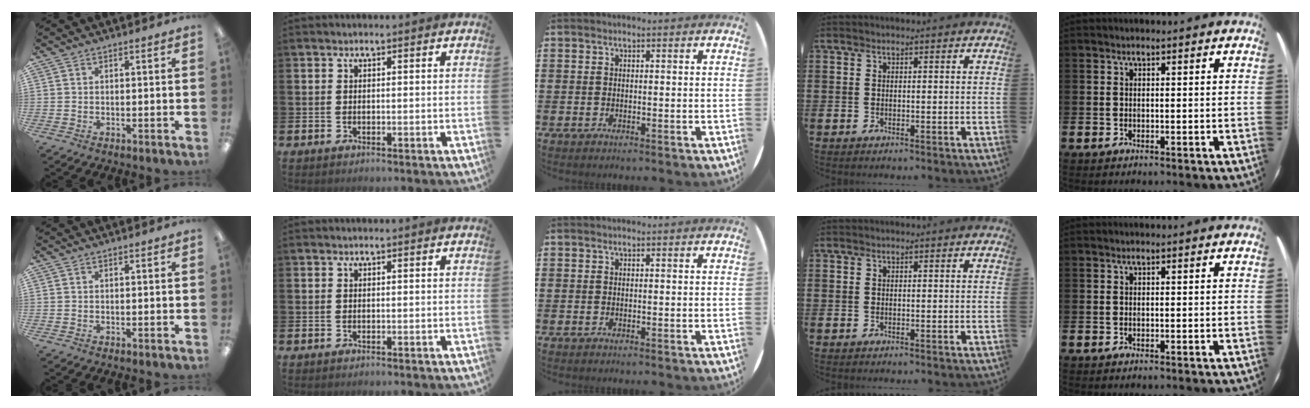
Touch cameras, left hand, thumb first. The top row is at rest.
{}